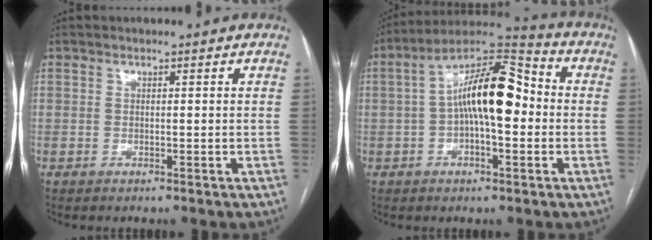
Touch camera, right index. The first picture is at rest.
{"total": 13.7, "force": [0.1, 4.3, 13.0], "torque": [-0.232, 0.040, -0.004]}